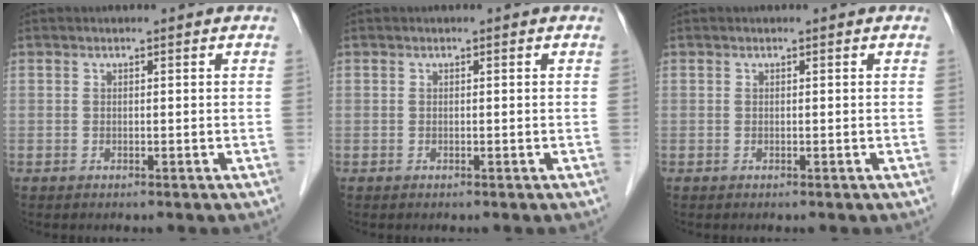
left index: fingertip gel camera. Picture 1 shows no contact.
{"total": 0.0}
{"total": 0.0}